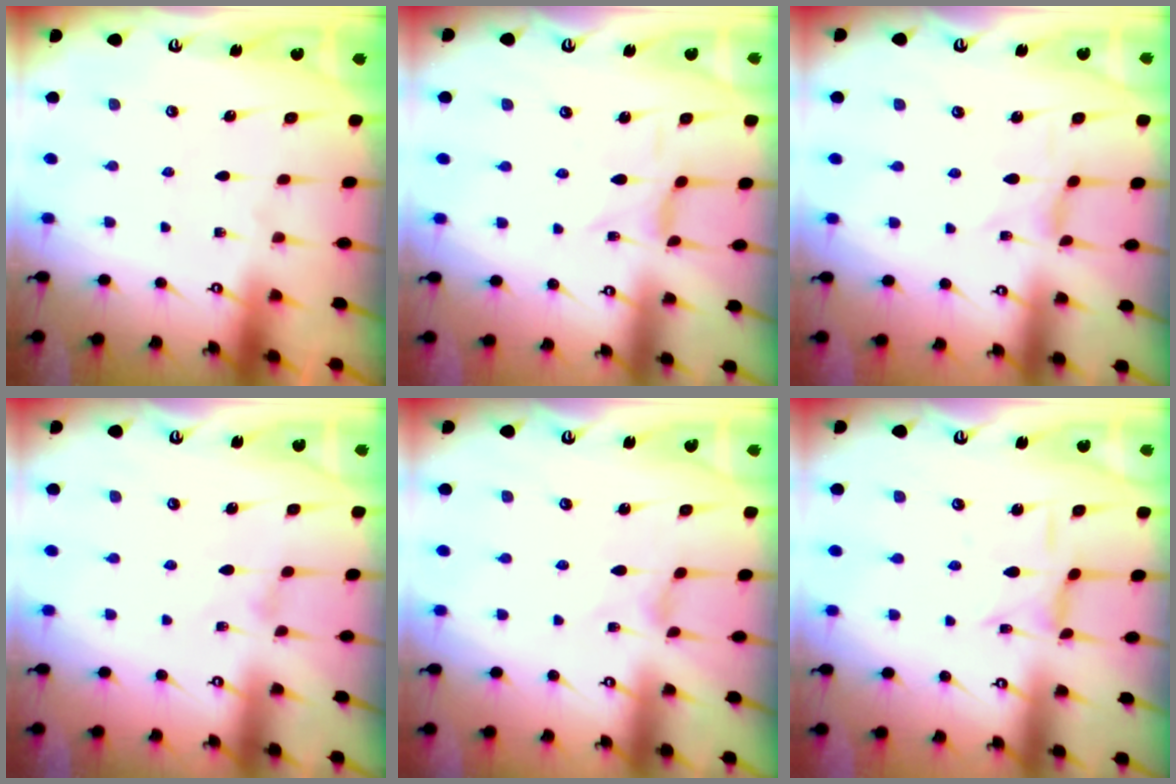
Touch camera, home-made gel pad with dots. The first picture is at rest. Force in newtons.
{"total": 1.1, "press": 1.0, "slide": 0.4}
{"total": 0.0}
{"total": 0.0}
{"total": 0.0}
{"total": 2.6, "press": 2.5, "slide": 0.5}